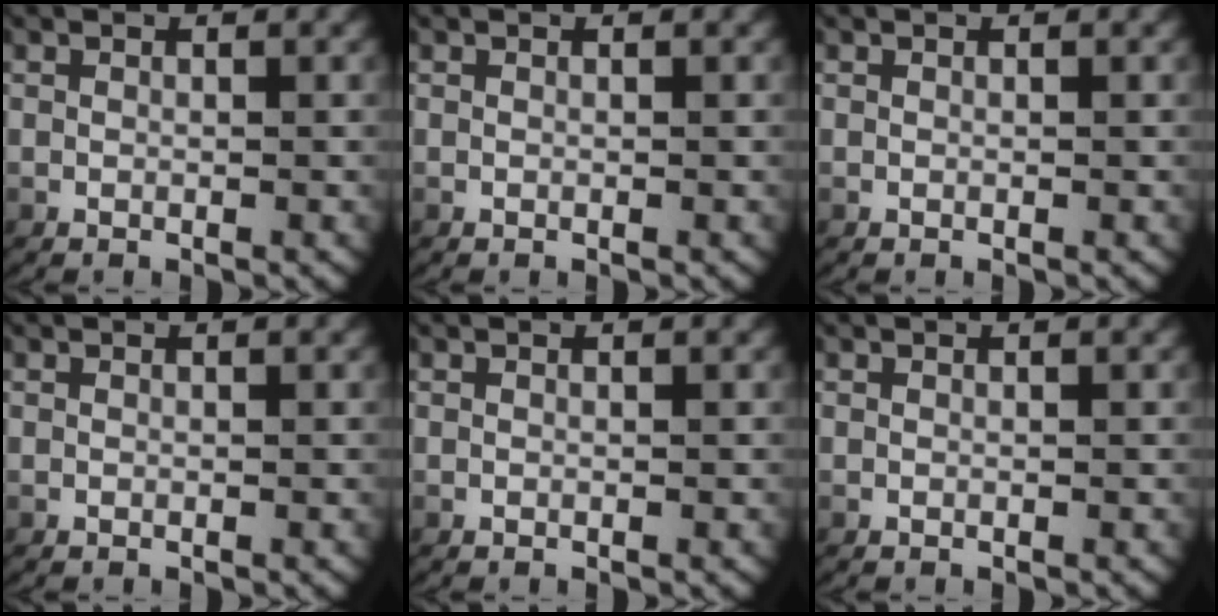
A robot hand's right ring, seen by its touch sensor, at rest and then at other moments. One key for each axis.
{"total": 0.0}
{"total": 0.0}
{"total": 0.0}
{"total": 0.0}
{"total": 0.0}